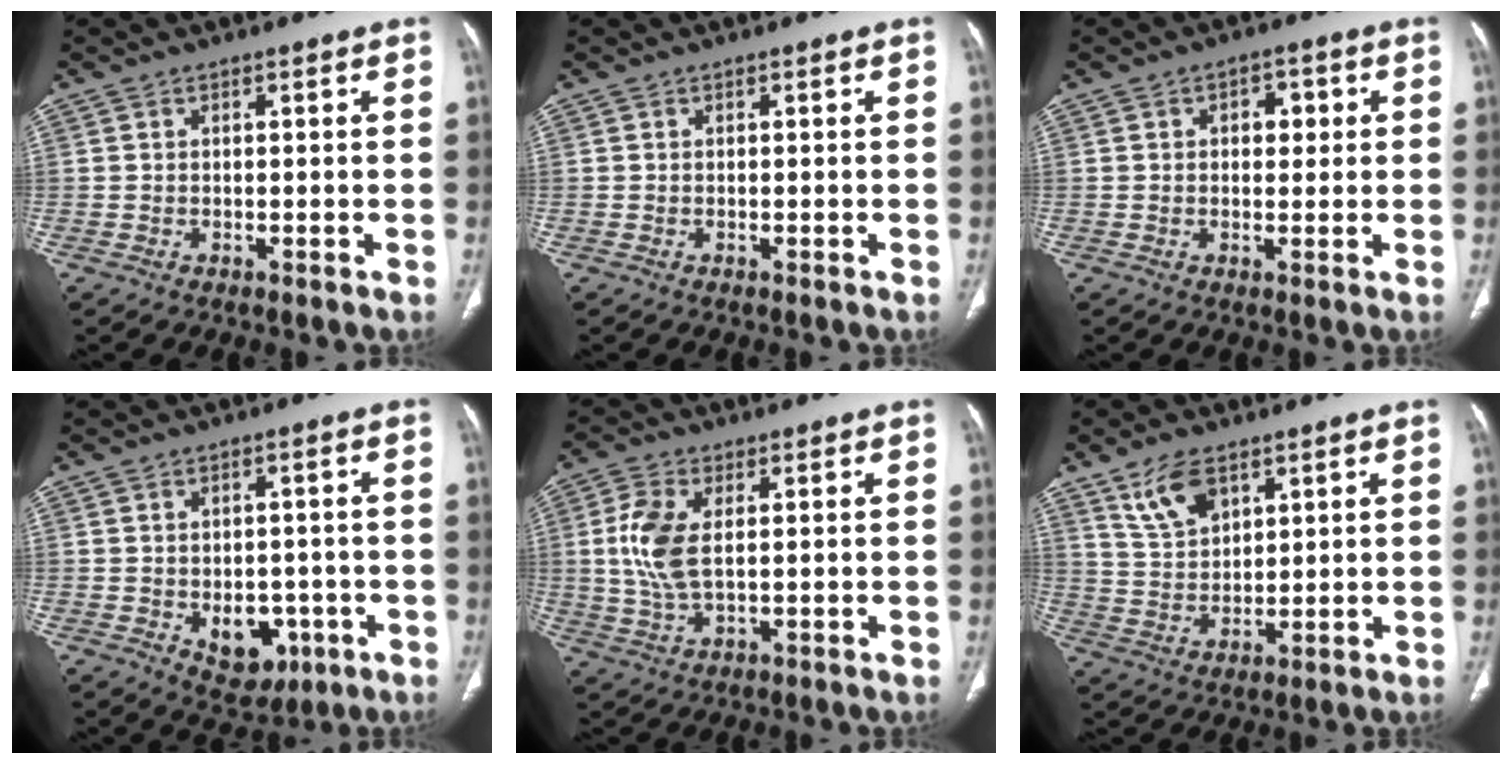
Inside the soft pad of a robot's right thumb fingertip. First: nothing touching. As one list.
[{"total": 0.0}, {"total": 4.2, "force": [1.1, 2.8, 3.0], "torque": [-0.018, 0.001, 0.012]}, {"total": 8.1, "force": [-2.4, 5.7, 5.3], "torque": [-0.039, 0.009, -0.015]}, {"total": 8.4, "force": [1.2, 4.2, 7.2], "torque": [-0.171, -0.003, 0.028]}, {"total": 8.3, "force": [5.0, 4.5, 4.8], "torque": [-0.075, -0.025, 0.105]}]